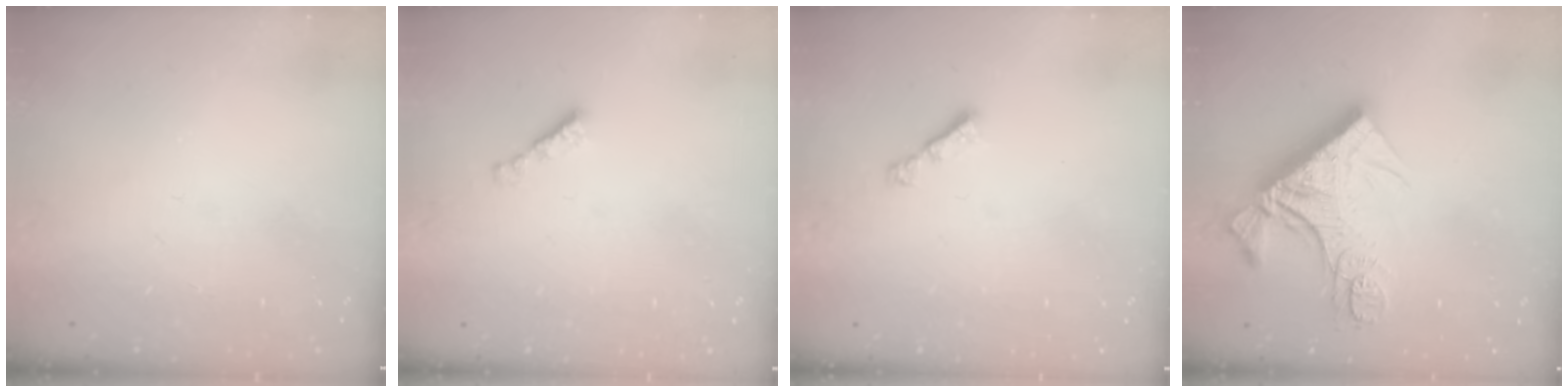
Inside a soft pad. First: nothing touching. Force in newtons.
{"total": 2.3, "press": 2.2, "slide": 0.4}
{"total": 2.8, "press": 2.8, "slide": 0.7}
{"total": 16.2, "press": 16.1, "slide": 1.6}